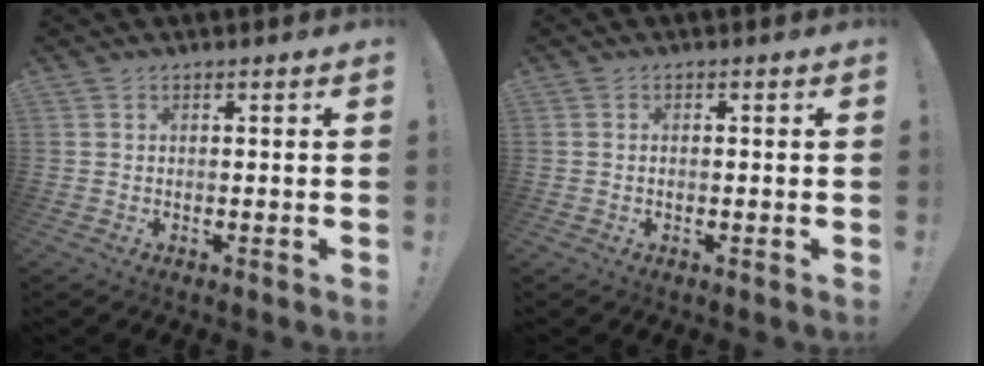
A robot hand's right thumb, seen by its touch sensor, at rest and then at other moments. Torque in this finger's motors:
{"motor_torque": [0.05, -0.22, 0.03, 0.27, 0.01]}